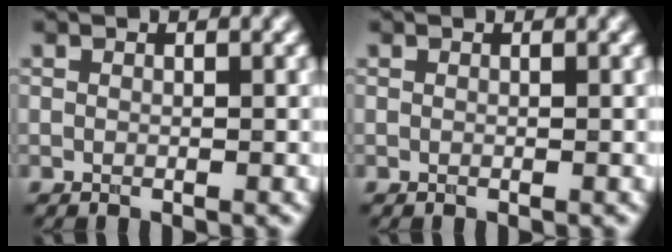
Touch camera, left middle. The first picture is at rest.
{"total": 0.0}